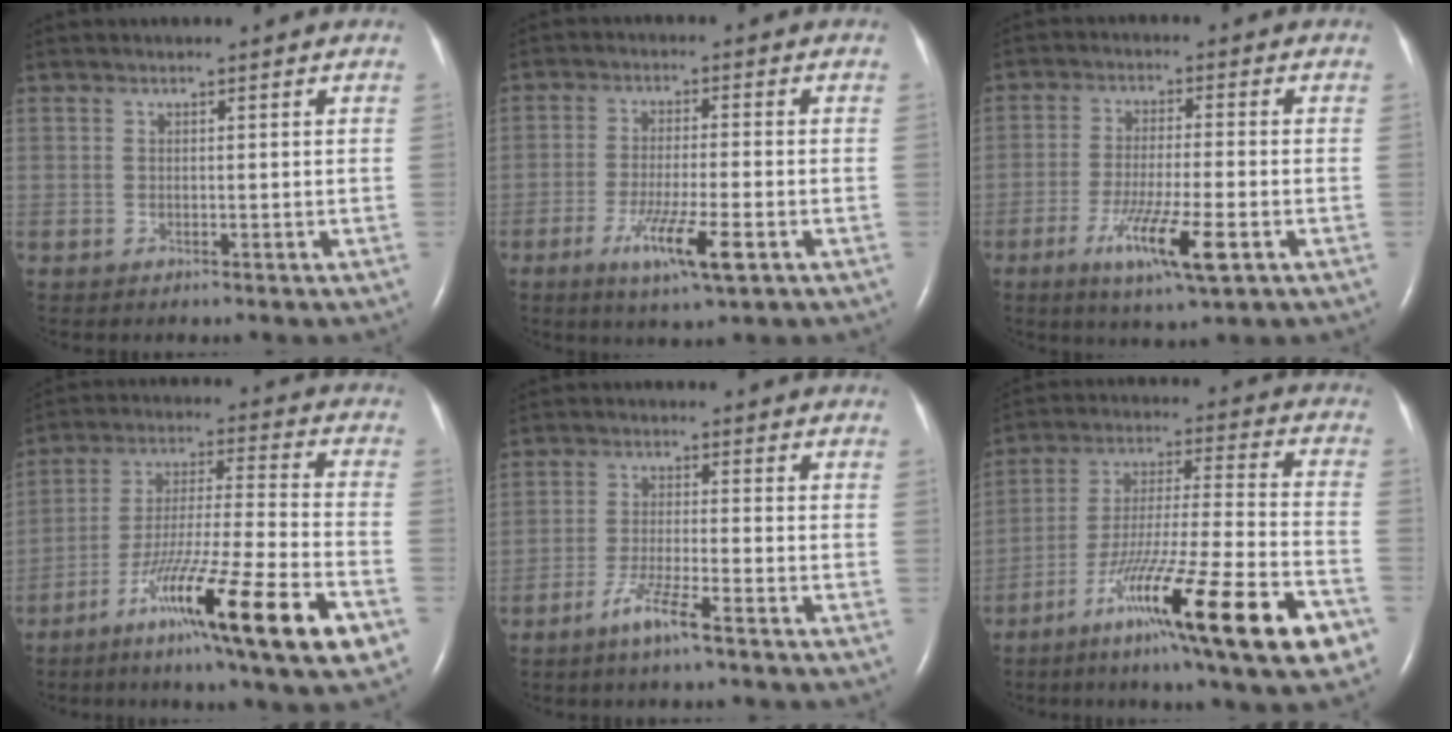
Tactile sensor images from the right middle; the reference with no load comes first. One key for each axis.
{"total": 7.9, "fx": -3.6, "fy": 0.4, "fz": 7.0, "tx": -0.133, "ty": -0.018, "tz": -0.059}
{"total": 9.4, "fx": -4.1, "fy": 0.5, "fz": 8.4, "tx": -0.156, "ty": -0.023, "tz": -0.068}
{"total": 19.9, "fx": -10.3, "fy": 0.2, "fz": 17.1, "tx": -0.280, "ty": -0.044, "tz": -0.177}
{"total": 5.1, "fx": -3.5, "fy": -0.1, "fz": 3.8, "tx": -0.081, "ty": -0.009, "tz": -0.069}
{"total": 22.7, "fx": -12.1, "fy": 1.0, "fz": 19.2, "tx": -0.290, "ty": -0.044, "tz": -0.204}